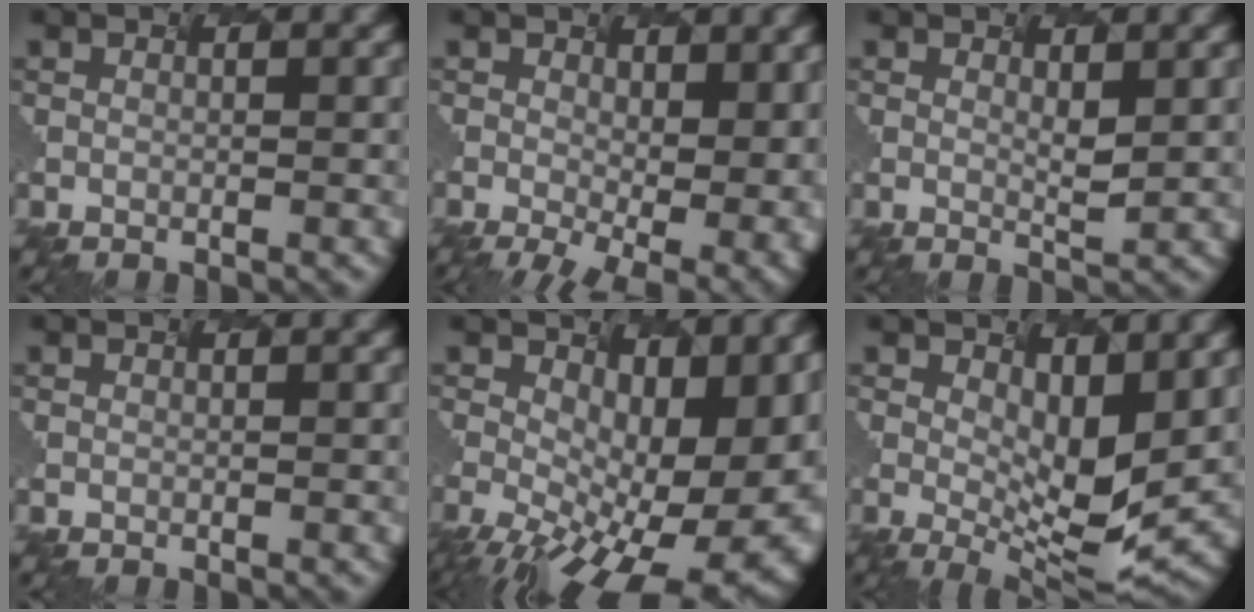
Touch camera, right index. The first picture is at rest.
{"total": 6.2, "force": [-0.3, 2.1, 5.8], "torque": [-0.083, -0.031, 0.041]}
{"total": 1.0, "force": [-0.1, -1.0, -0.2], "torque": [-0.020, -0.018, 0.030]}
{"total": 0.0}
{"total": 13.2, "force": [-2.4, 5.6, 11.8], "torque": [-0.158, -0.027, 0.023]}
{"total": 4.3, "force": [0.2, 0.6, 4.2], "torque": [-0.096, -0.027, 0.037]}